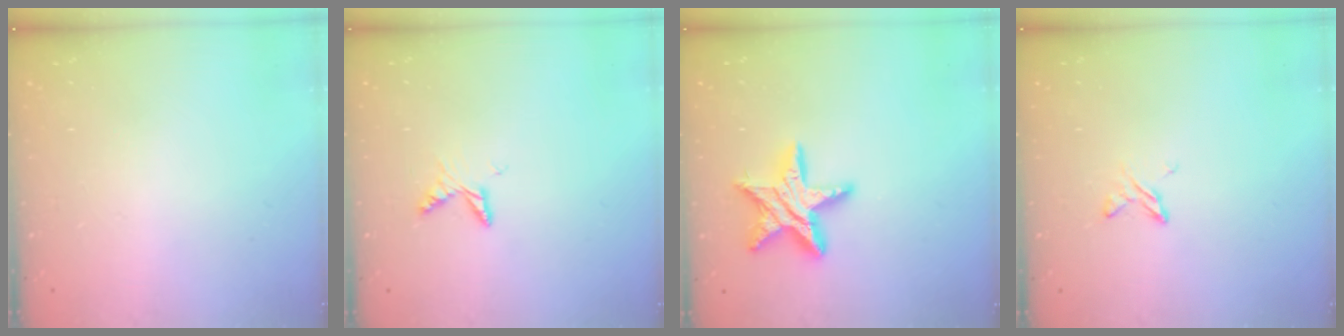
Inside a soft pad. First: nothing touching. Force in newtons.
{"total": 5.5, "press": 5.5, "slide": 0.6}
{"total": 14.8, "press": 14.7, "slide": 1.3}
{"total": 4.5, "press": 4.5, "slide": 0.5}